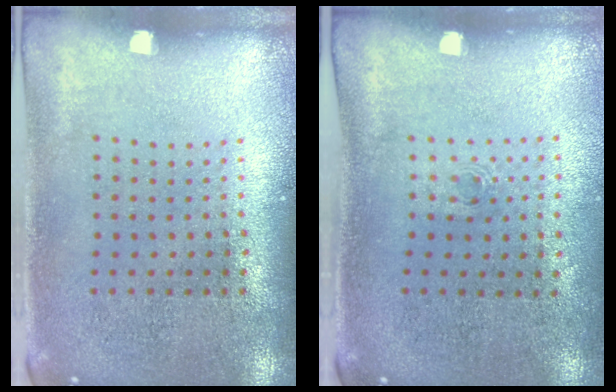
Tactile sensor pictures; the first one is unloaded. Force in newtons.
{"total": 0.6, "press": 0.3, "slide": 0.5}